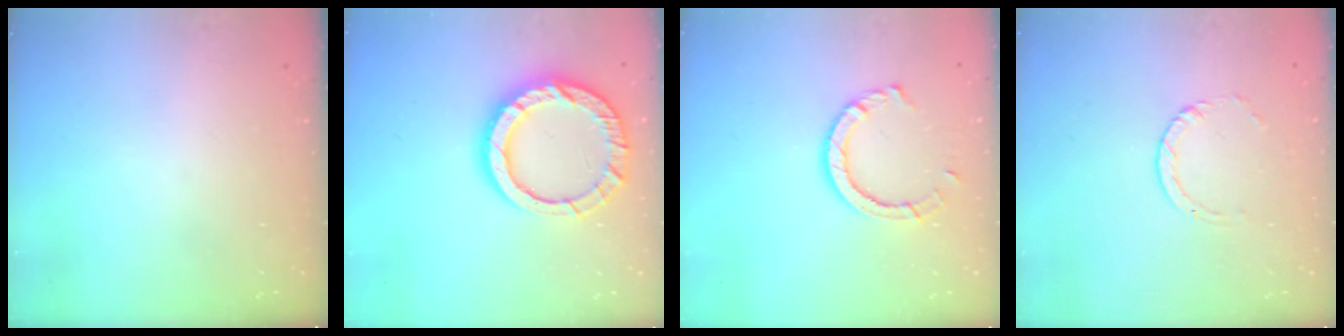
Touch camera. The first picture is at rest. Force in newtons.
{"total": 14.6, "press": 14.5, "slide": 1.3}
{"total": 7.8, "press": 7.7, "slide": 0.7}
{"total": 1.0, "press": 1.0, "slide": 0.1}